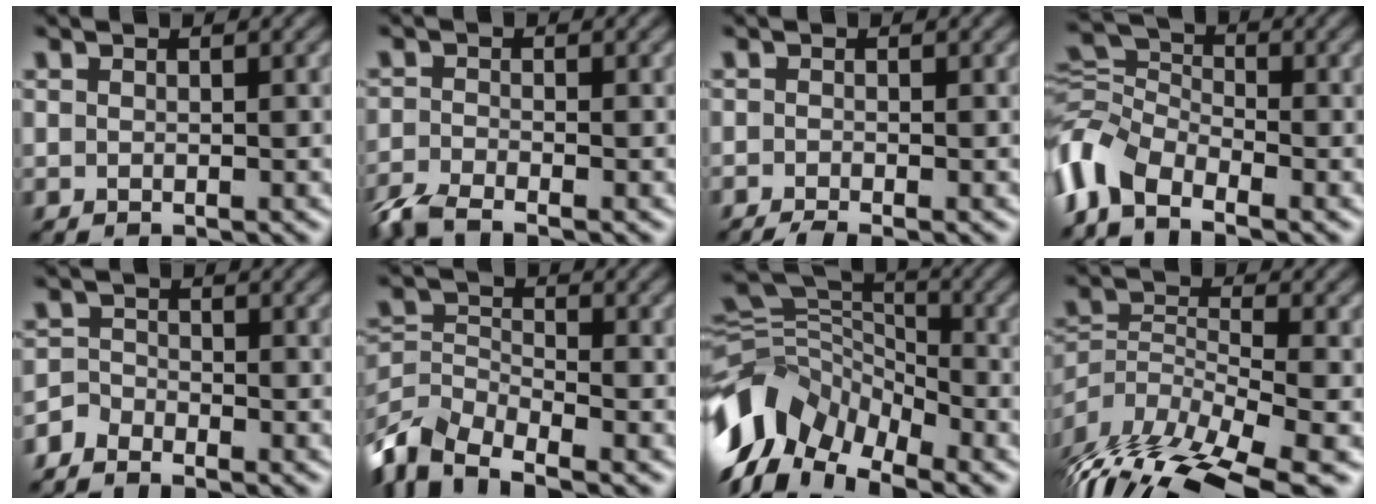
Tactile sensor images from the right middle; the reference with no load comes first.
{"total": 3.7, "force": [-3.0, 0.8, 2.0], "torque": [-0.044, -0.013, -0.071]}
{"total": 2.0, "force": [-1.6, 0.3, 1.2], "torque": [-0.019, -0.006, -0.034]}
{"total": 6.6, "force": [-3.8, 3.7, 3.9], "torque": [-0.085, 0.004, -0.095]}
{"total": 2.5, "force": [-2.3, 0.8, 0.4], "torque": [-0.011, -0.004, -0.055]}
{"total": 6.6, "force": [-4.9, 2.9, 3.3], "torque": [-0.064, -0.006, -0.105]}
{"total": 11.5, "force": [-5.8, 7.2, 6.9], "torque": [-0.146, 0.001, -0.121]}
{"total": 13.4, "force": [-9.4, 4.9, 8.3], "torque": [-0.154, 0.000, -0.138]}